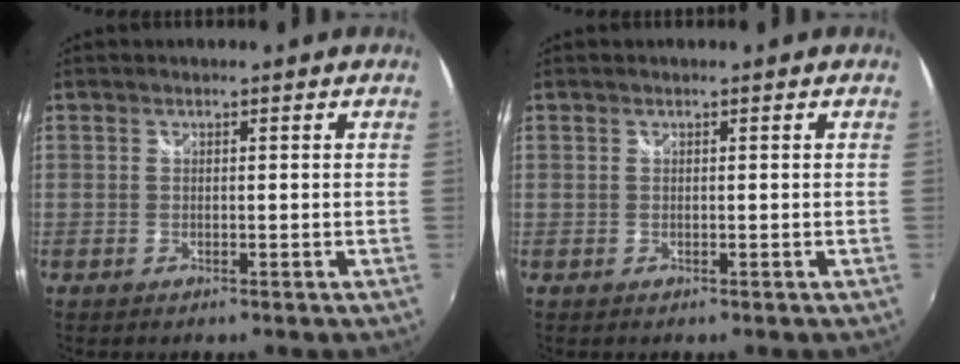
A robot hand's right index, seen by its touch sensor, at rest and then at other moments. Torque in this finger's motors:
{"motor_torque": [0.51, 0.17, 0.13, 0.01]}